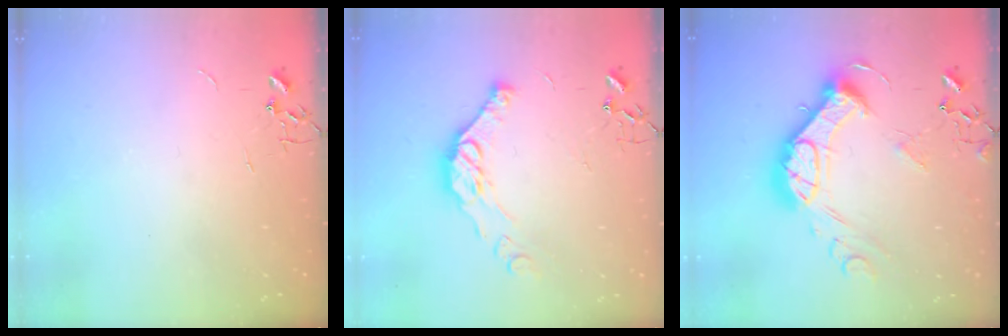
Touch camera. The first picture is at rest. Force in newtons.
{"total": 12.5, "press": 12.4, "slide": 1.3}
{"total": 18.3, "press": 18.2, "slide": 1.4}